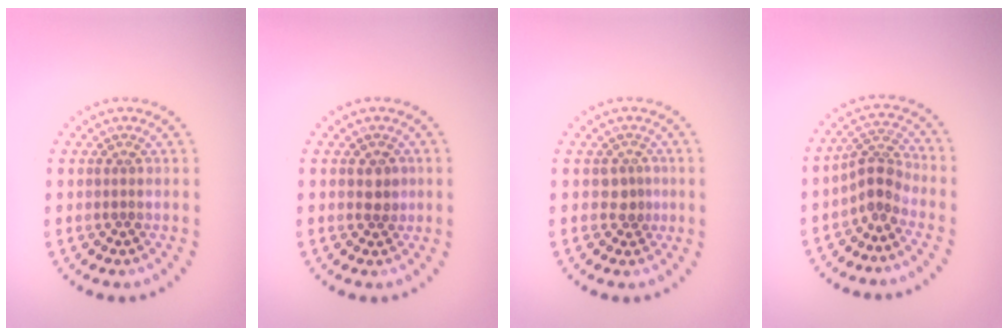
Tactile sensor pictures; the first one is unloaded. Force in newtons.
{"total": 1.3, "press": 1.2, "slide": 0.5}
{"total": 1.4, "press": 1.1, "slide": 0.9}
{"total": 2.6, "press": 1.9, "slide": 1.8}